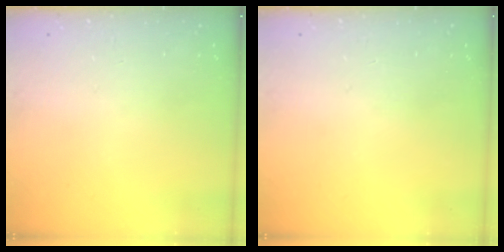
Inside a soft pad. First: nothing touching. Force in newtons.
{"total": 0.0}